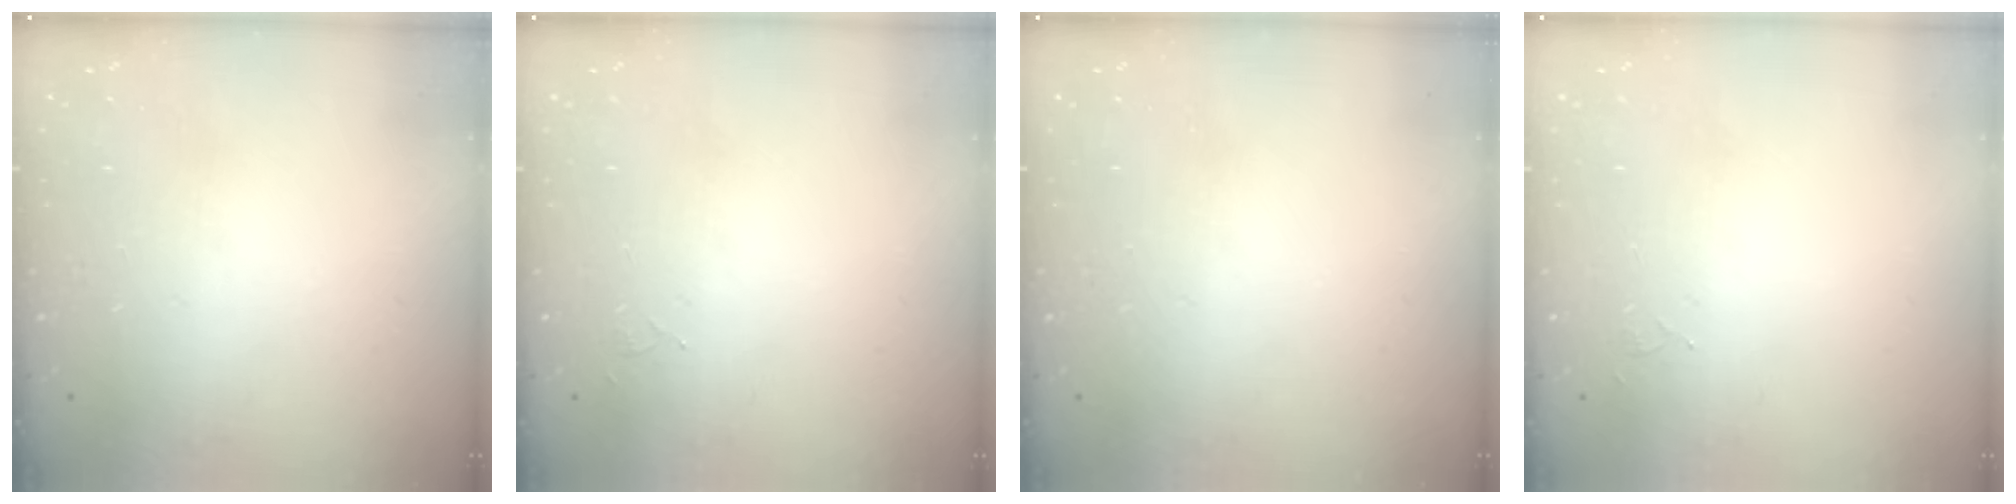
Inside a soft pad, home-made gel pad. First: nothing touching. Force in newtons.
{"total": 5.2, "press": 5.2, "slide": 0.4}
{"total": 0.0}
{"total": 5.2, "press": 5.2, "slide": 0.4}